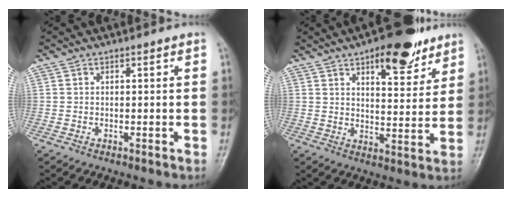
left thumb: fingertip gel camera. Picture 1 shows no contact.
{"total": 12.7, "force": [7.8, 5.3, 8.5], "torque": [-0.081, -0.039, 0.110]}